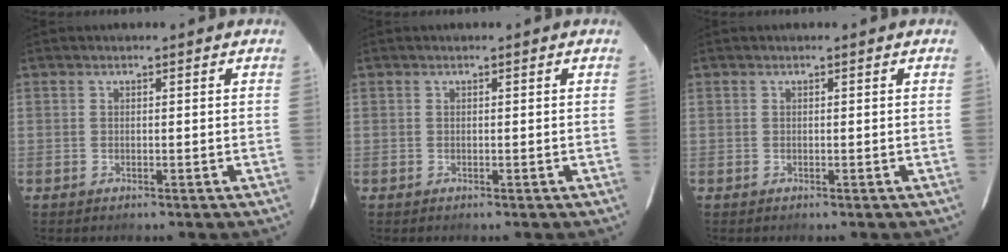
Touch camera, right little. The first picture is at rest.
{"total": 0.0}
{"total": 0.0}